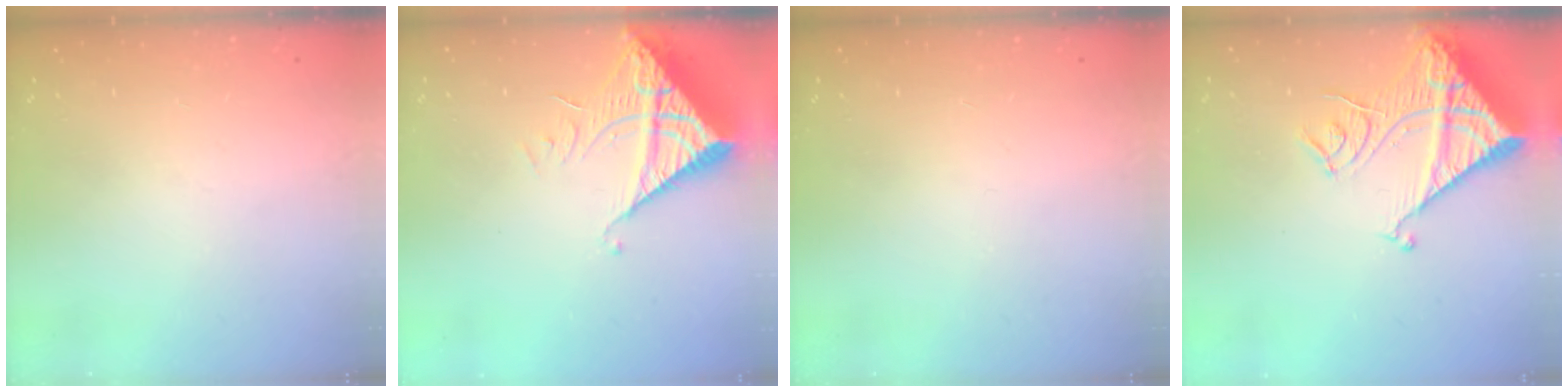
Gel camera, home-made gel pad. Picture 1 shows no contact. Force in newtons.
{"total": 9.1, "press": 9.1, "slide": 0.9}
{"total": 0.0}
{"total": 15.6, "press": 15.4, "slide": 1.8}